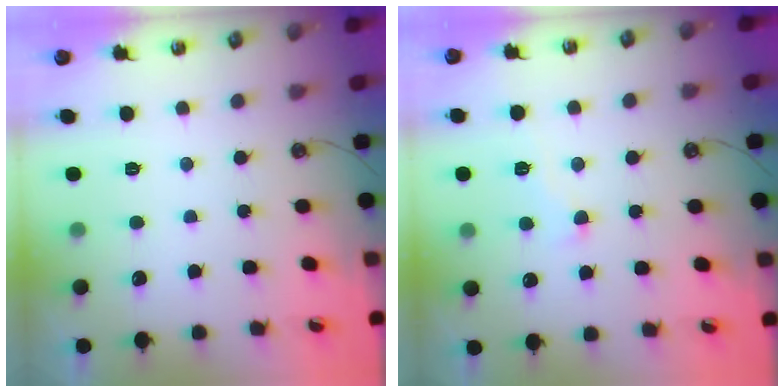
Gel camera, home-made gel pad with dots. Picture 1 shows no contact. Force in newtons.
{"total": 0.8, "press": 0.7, "slide": 0.4}